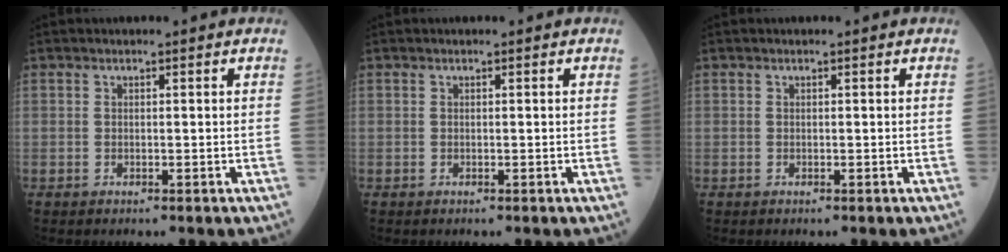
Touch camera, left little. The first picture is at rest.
{"total": 0.0}
{"total": 0.0}